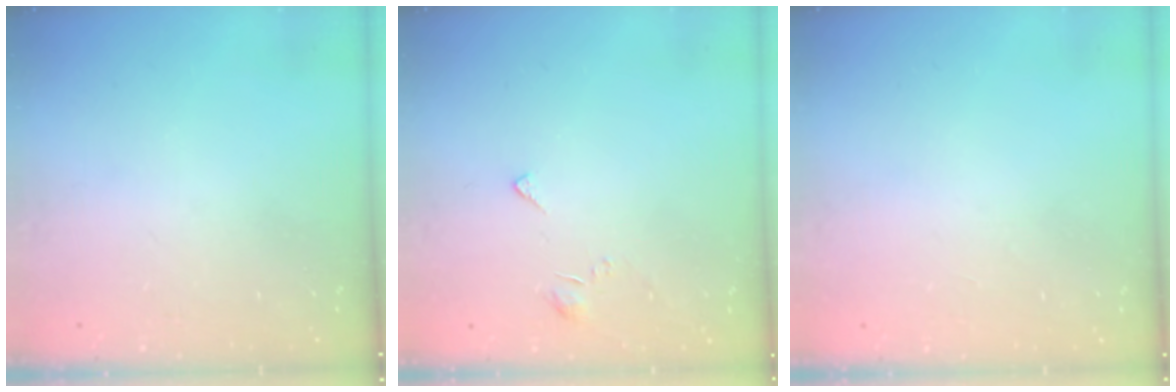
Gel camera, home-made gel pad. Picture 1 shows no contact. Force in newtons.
{"total": 2.7, "press": 2.6, "slide": 0.5}
{"total": 1.7, "press": 1.7, "slide": 0.1}